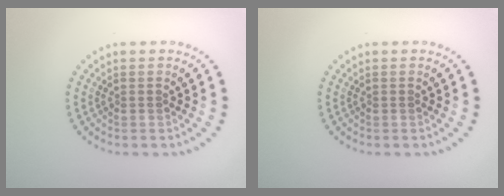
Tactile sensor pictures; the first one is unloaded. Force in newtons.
{"total": 0.0}